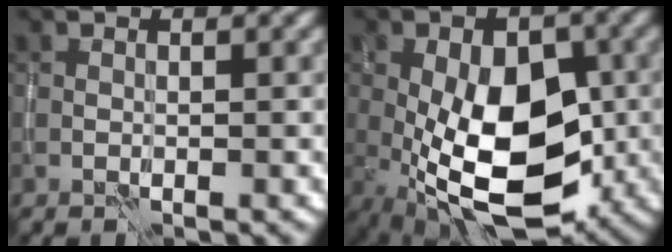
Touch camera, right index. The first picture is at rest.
{"total": 11.5, "force": [-2.2, 6.4, 9.3], "torque": [-0.175, -0.019, -0.033]}